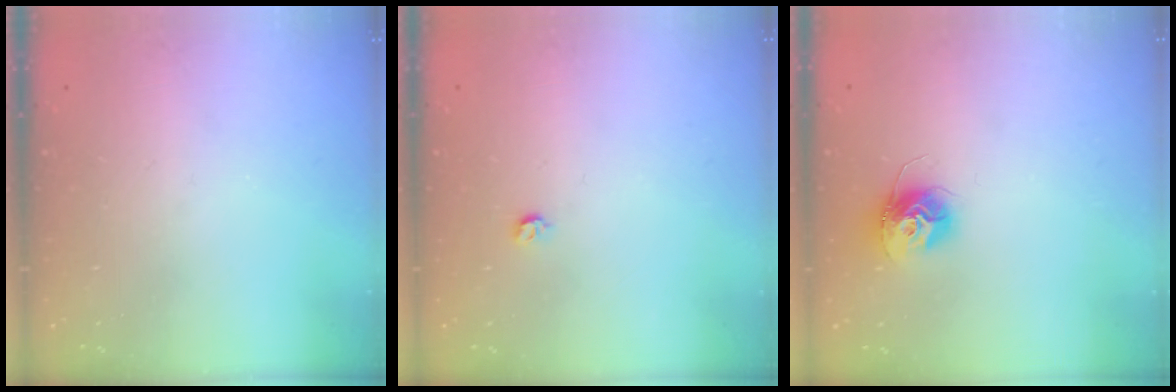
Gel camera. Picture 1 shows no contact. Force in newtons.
{"total": 3.3, "press": 3.3, "slide": 0.7}
{"total": 11.1, "press": 11.1, "slide": 0.9}